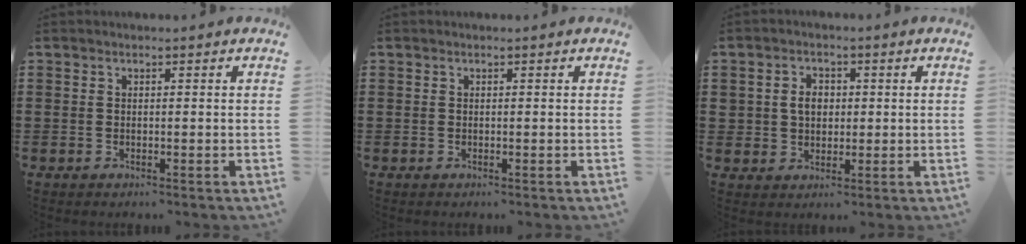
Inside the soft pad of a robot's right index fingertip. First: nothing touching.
{"total": 0.0}
{"total": 3.3, "force": [0.3, 2.8, 1.9], "torque": [-0.045, 0.012, 0.002]}